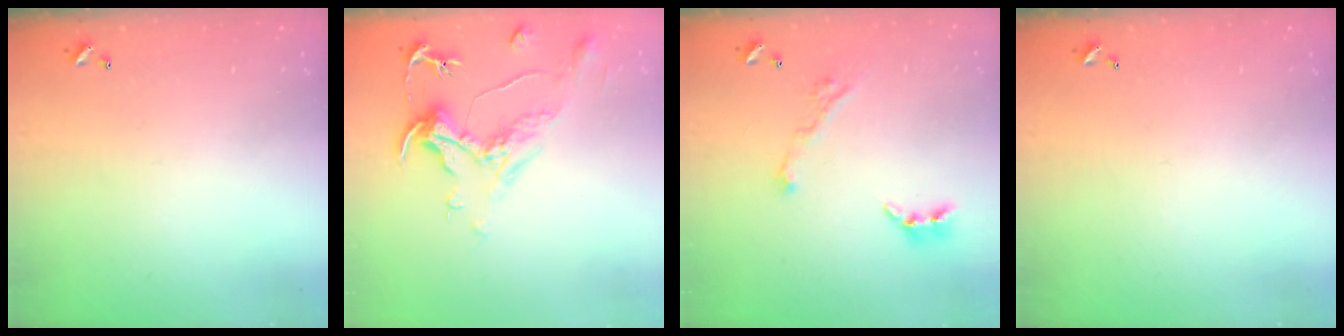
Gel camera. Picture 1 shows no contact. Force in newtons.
{"total": 2.1, "press": 1.7, "slide": 1.3}
{"total": 6.8, "press": 6.7, "slide": 1.1}
{"total": 0.0}